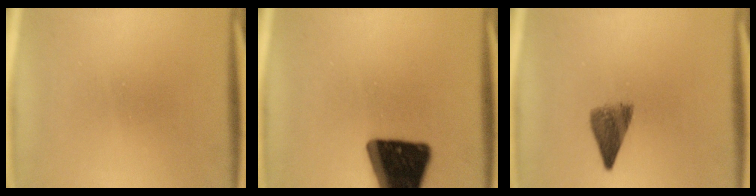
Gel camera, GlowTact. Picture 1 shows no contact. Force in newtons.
{"total": 19.6}
{"total": 4.7}